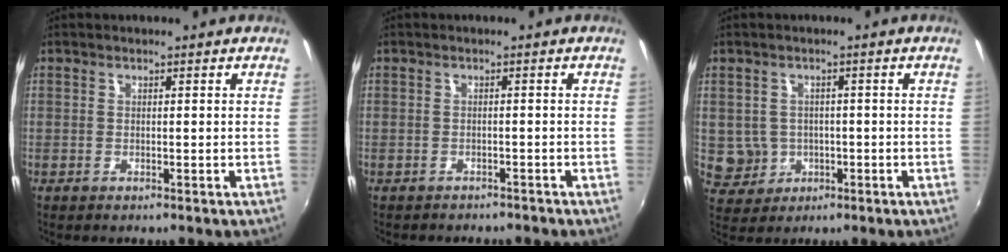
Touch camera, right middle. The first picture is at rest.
{"total": 3.1, "force": [-2.8, 1.1, 0.7], "torque": [-0.024, -0.015, -0.041]}
{"total": 5.1, "force": [-0.7, 5.0, 1.0], "torque": [-0.032, 0.008, 0.005]}